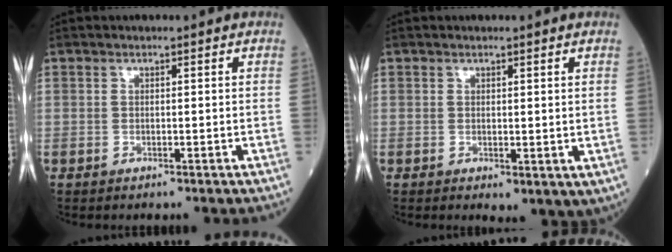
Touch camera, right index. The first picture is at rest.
{"total": 3.1, "force": [0.2, 1.7, 2.6], "torque": [-0.037, -0.012, 0.013]}